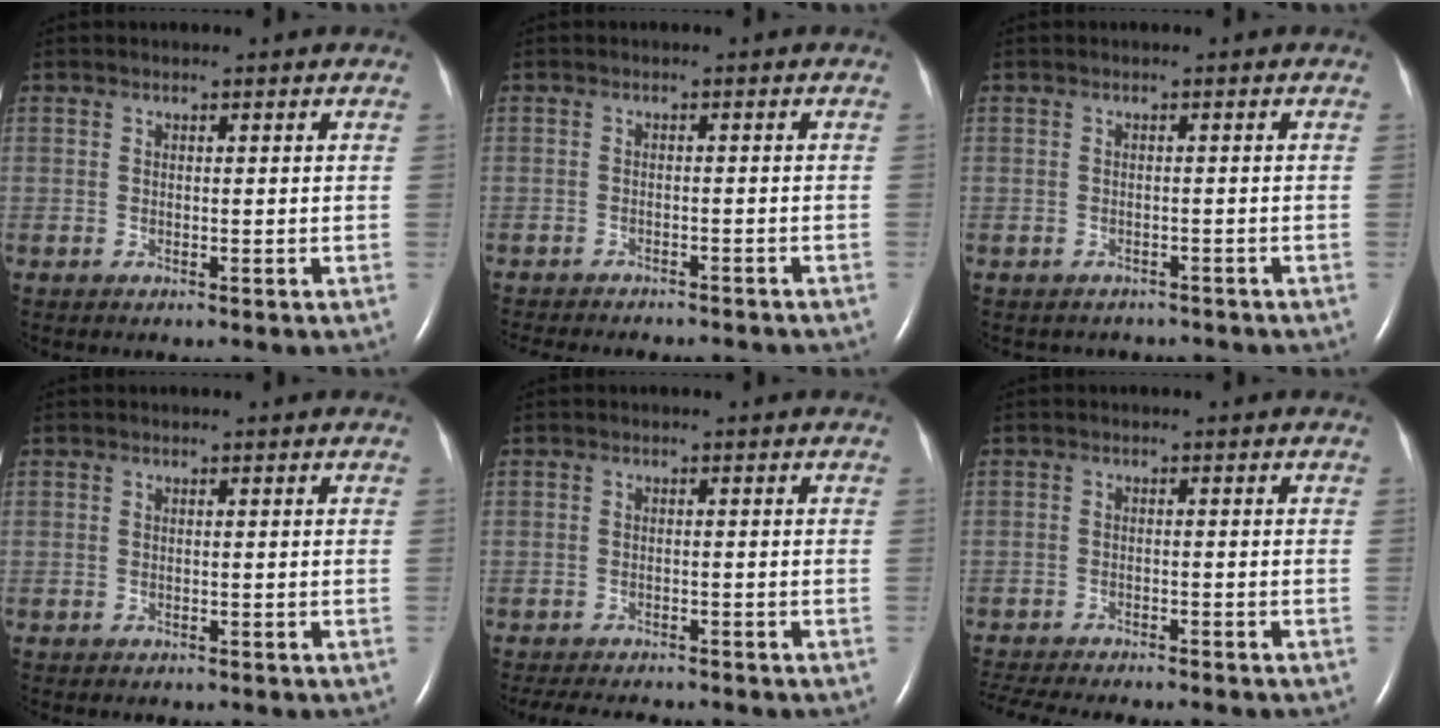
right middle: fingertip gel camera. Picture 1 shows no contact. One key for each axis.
{"total": 13.1, "fx": -11.7, "fy": 3.1, "fz": 5.1, "tx": -0.088, "ty": -0.016, "tz": -0.138}
{"total": 3.5, "fx": -3.2, "fy": 1.6, "fz": 0.1, "tx": -0.007, "ty": 0.003, "tz": -0.037}
{"total": 1.1, "fx": -1.0, "fy": 0.4, "fz": 0.4, "tx": -0.014, "ty": -0.002, "tz": -0.010}
{"total": 9.0, "fx": -8.1, "fy": 2.1, "fz": 3.3, "tx": -0.054, "ty": -0.010, "tz": -0.108}
{"total": 13.8, "fx": -12.3, "fy": 2.1, "fz": 5.9, "tx": -0.107, "ty": -0.025, "tz": -0.167}